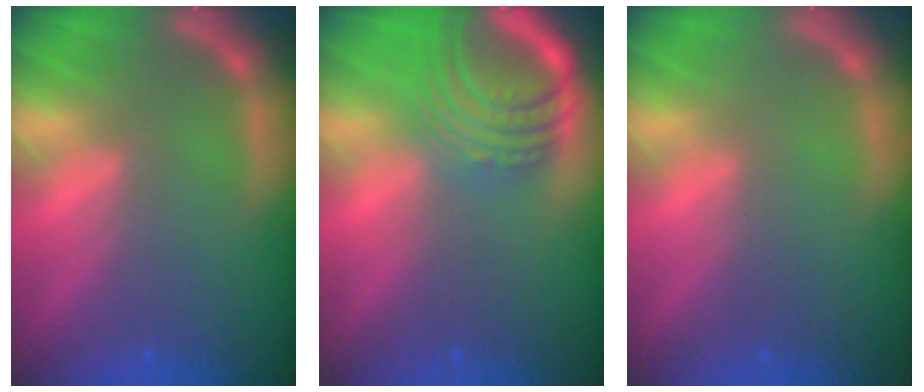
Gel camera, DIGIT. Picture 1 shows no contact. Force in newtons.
{"total": 8.1}
{"total": 0.0}